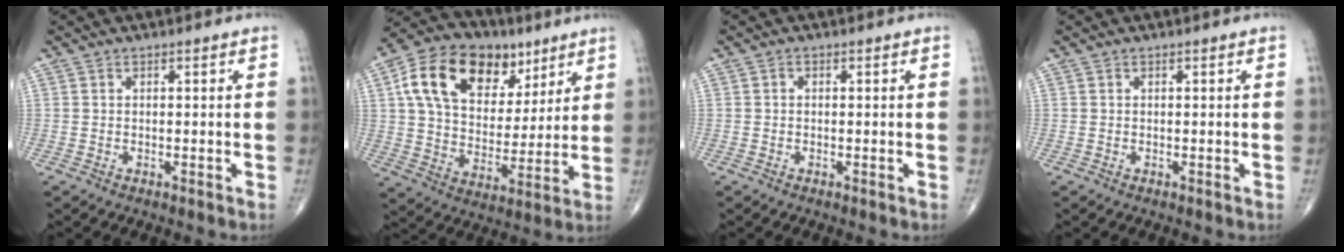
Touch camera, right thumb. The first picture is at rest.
{"total": 21.5, "force": [9.4, 14.1, 13.1], "torque": [-0.197, -0.008, 0.158]}
{"total": 0.6, "force": [0.0, 0.5, 0.4], "torque": [-0.004, 0.001, -0.003]}
{"total": 0.0}